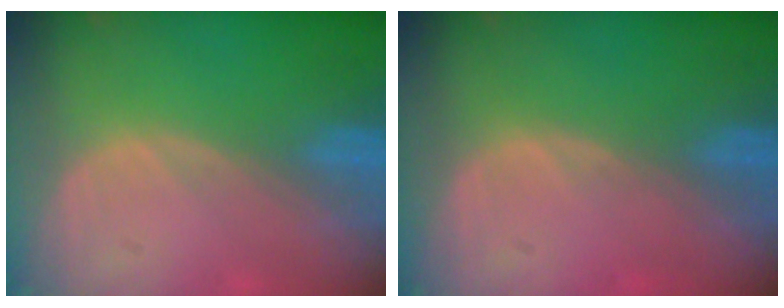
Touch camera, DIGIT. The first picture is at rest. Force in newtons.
{"total": 0.5, "press": 0.0, "slide": 0.5}